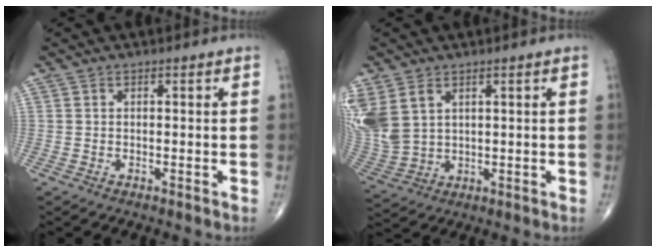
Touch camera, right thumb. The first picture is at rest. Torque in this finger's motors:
{"motor_torque": [0.90, 1.99, 1.21, 0.73, 0.12]}